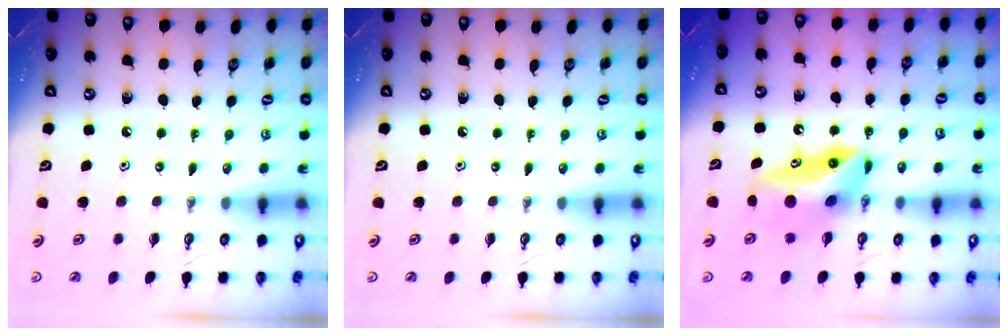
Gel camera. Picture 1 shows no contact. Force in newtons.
{"total": 0.0}
{"total": 9.8, "press": 9.1, "slide": 3.6}